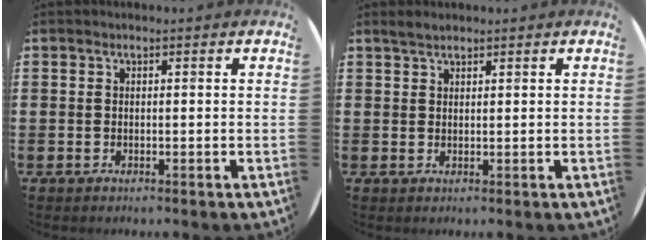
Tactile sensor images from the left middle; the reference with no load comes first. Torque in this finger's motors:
{"motor_torque": [0.37, -0.27, 0.02, 0.00]}